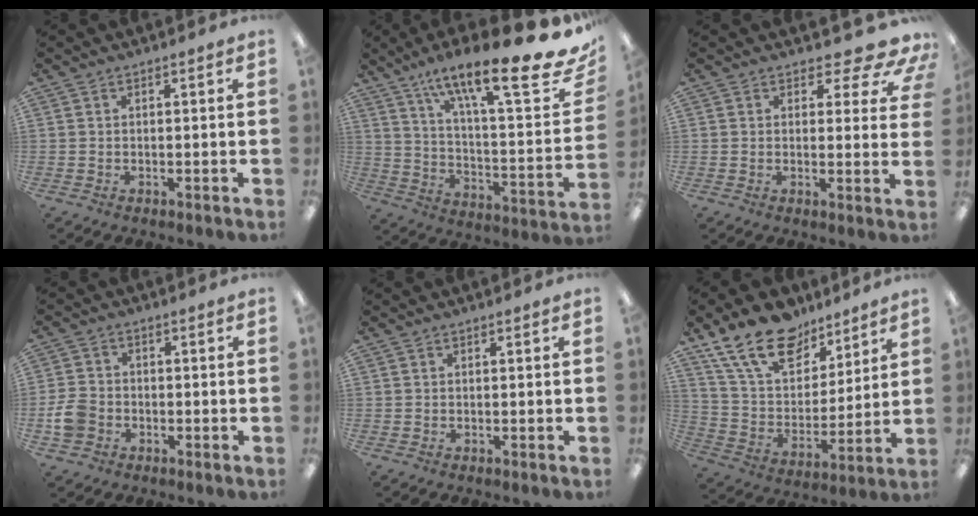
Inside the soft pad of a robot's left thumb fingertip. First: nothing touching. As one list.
[{"total": 23.6, "force": [16.3, 4.5, 16.4], "torque": [-0.239, -0.112, 0.255]}, {"total": 7.5, "force": [5.6, 2.8, 4.1], "torque": [-0.042, -0.041, 0.096]}, {"total": 5.8, "force": [-1.8, 4.7, 2.9], "torque": [-0.058, 0.013, -0.031]}, {"total": 0.0}, {"total": 19.3, "force": [13.7, 10.2, 9.0], "torque": [-0.174, -0.075, 0.252]}]